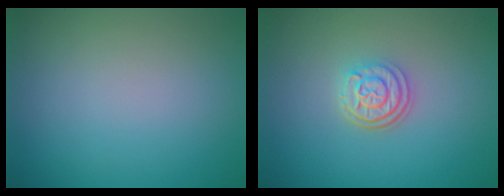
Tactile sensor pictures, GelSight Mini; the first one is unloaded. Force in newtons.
{"total": 3.0, "press": 2.4, "slide": 1.8}